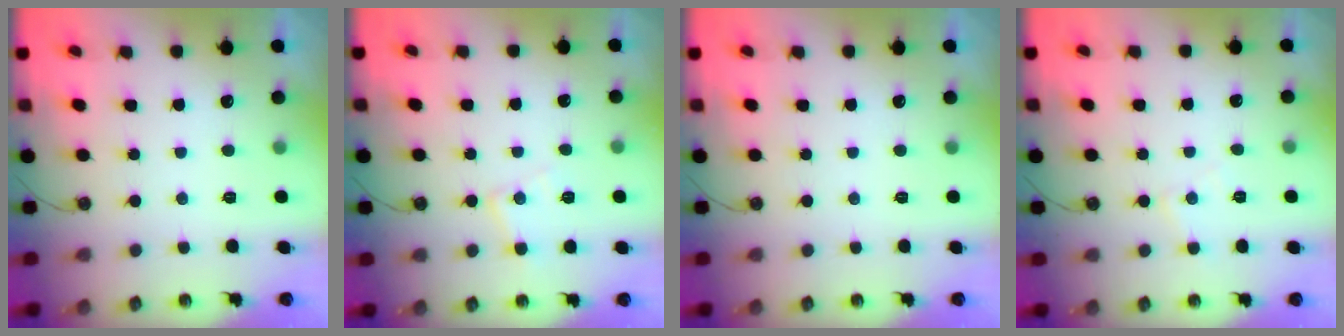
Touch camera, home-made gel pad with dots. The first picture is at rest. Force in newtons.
{"total": 7.7, "press": 7.7, "slide": 0.6}
{"total": 0.0}
{"total": 5.0, "press": 4.9, "slide": 0.7}